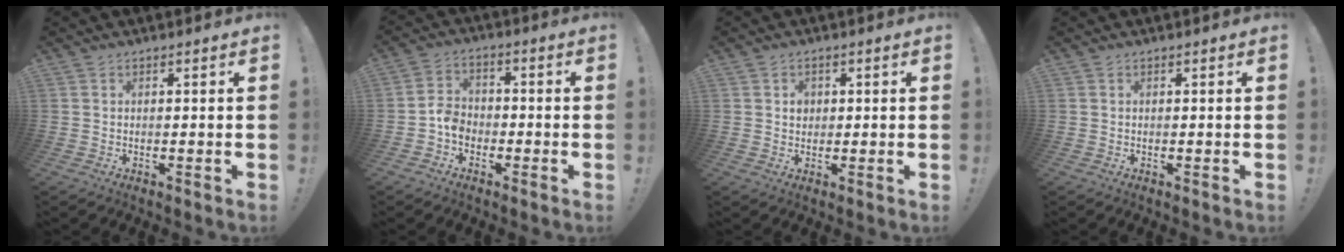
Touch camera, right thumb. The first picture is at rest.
{"total": 6.2, "force": [-3.3, 4.6, 2.7], "torque": [-0.048, 0.021, -0.060]}
{"total": 2.4, "force": [0.5, 2.2, 0.9], "torque": [0.002, -0.005, 0.004]}
{"total": 0.0}